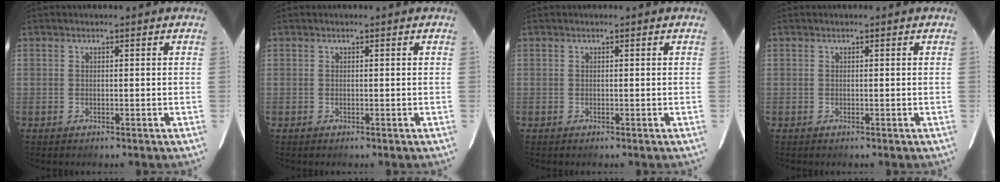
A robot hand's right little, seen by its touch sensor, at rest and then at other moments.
{"total": 0.0}
{"total": 0.0}
{"total": 0.0}